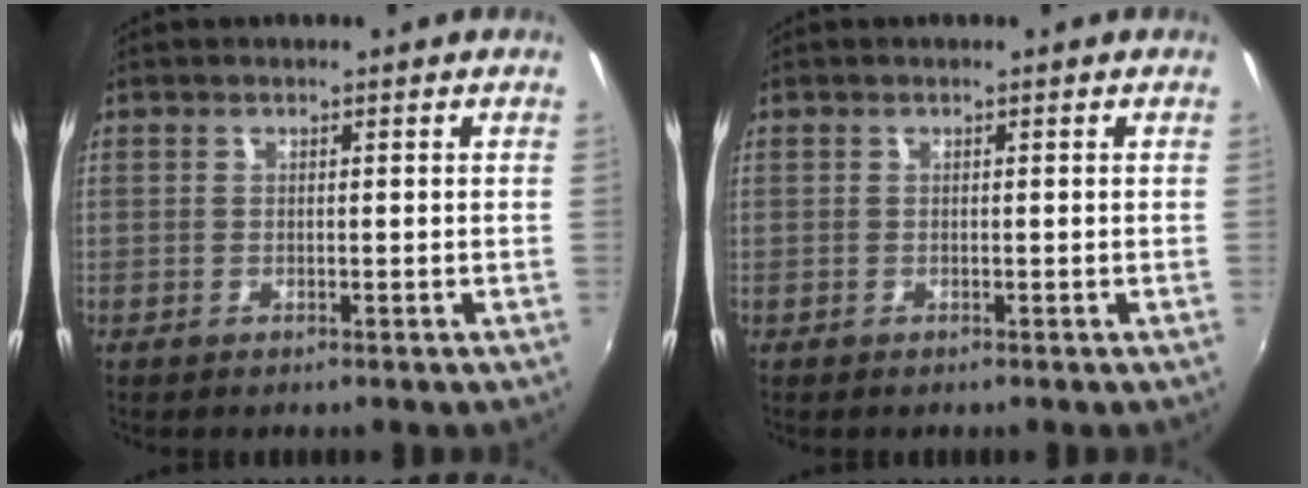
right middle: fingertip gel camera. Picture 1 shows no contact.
{"total": 0.0}